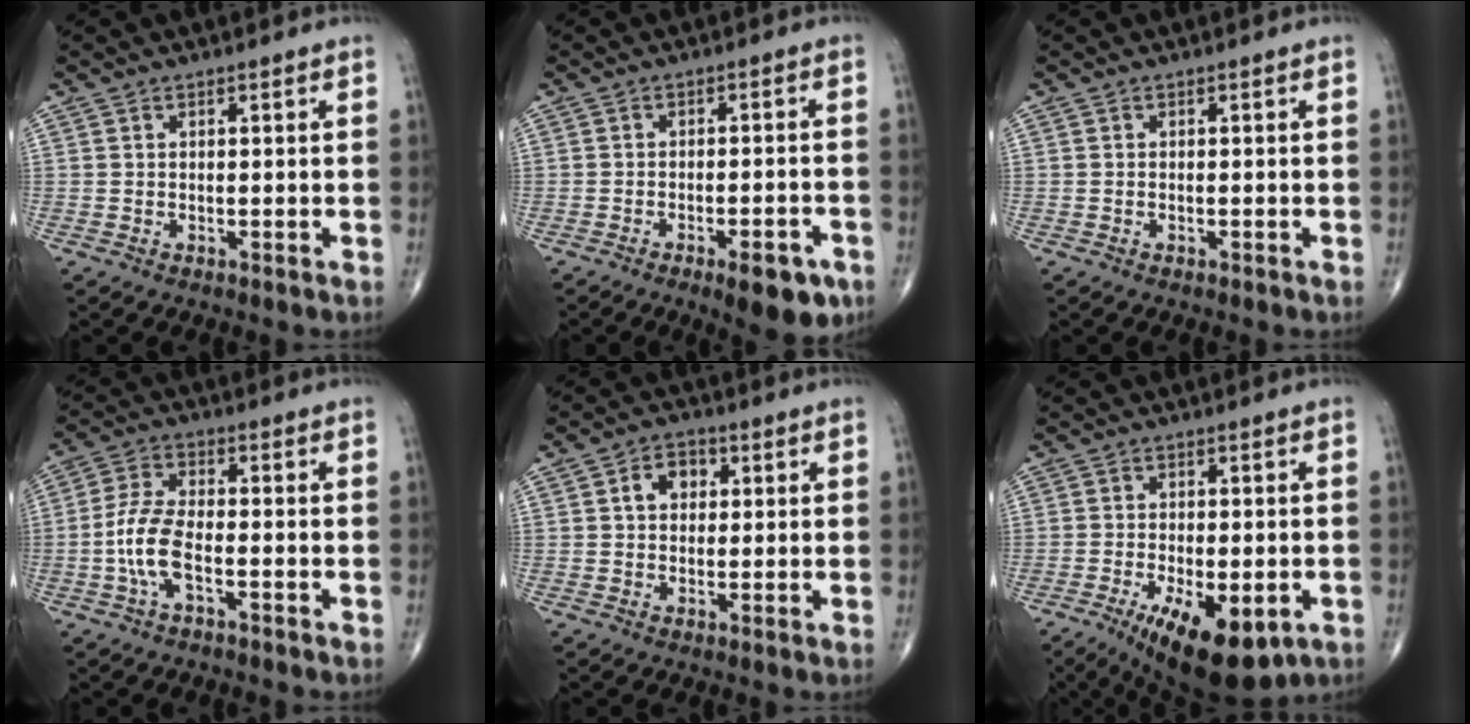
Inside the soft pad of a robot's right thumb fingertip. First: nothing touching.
{"total": 8.1, "force": [-4.5, 2.8, 6.1], "torque": [-0.065, 0.014, -0.056]}
{"total": 0.0}
{"total": 7.7, "force": [-2.4, 3.2, 6.6], "torque": [-0.150, 0.024, -0.050]}
{"total": 5.1, "force": [1.1, 3.9, 3.2], "torque": [-0.034, 0.011, 0.013]}
{"total": 14.9, "force": [-6.6, 6.3, 11.8], "torque": [-0.168, -0.002, -0.086]}